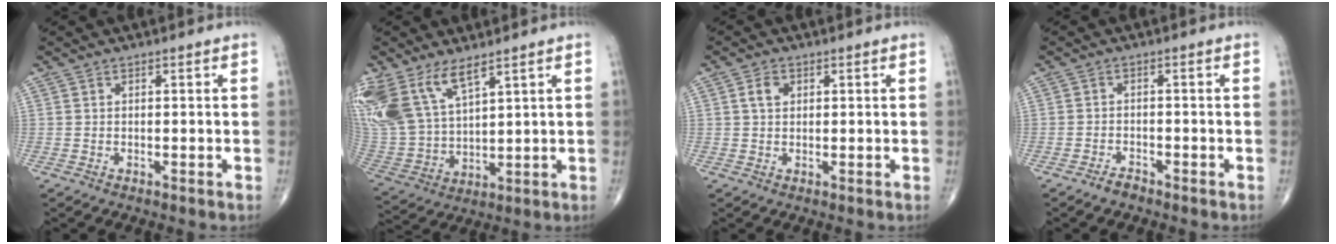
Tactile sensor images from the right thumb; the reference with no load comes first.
{"total": 15.6, "force": [9.5, 7.2, 10.1], "torque": [-0.222, -0.029, 0.203]}
{"total": 2.6, "force": [0.8, 1.8, 1.6], "torque": [-0.026, 0.002, 0.014]}
{"total": 1.9, "force": [-1.6, 0.7, 0.6], "torque": [-0.014, 0.006, -0.030]}